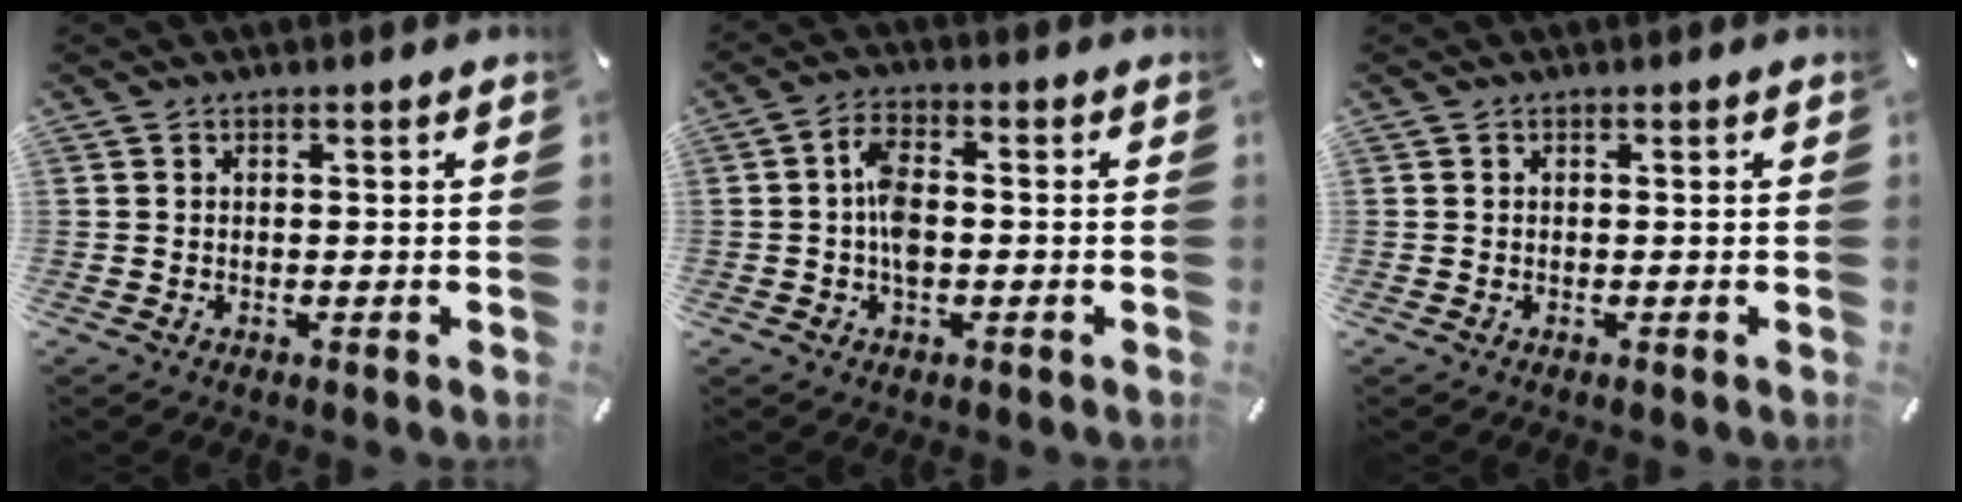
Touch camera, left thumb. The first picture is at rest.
{"total": 6.0, "force": [-0.7, 3.2, 5.1], "torque": [-0.103, 0.006, -0.014]}
{"total": 0.0}